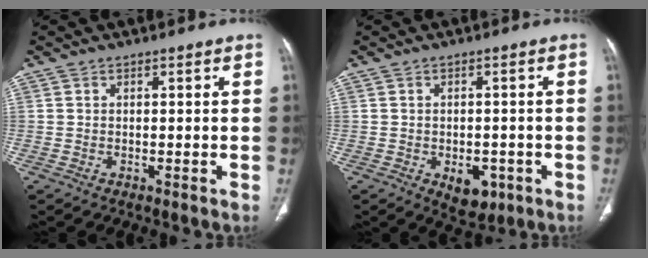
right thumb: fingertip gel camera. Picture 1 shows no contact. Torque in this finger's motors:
{"motor_torque": [4.53, 0.47, 0.12, -0.53, -0.05]}